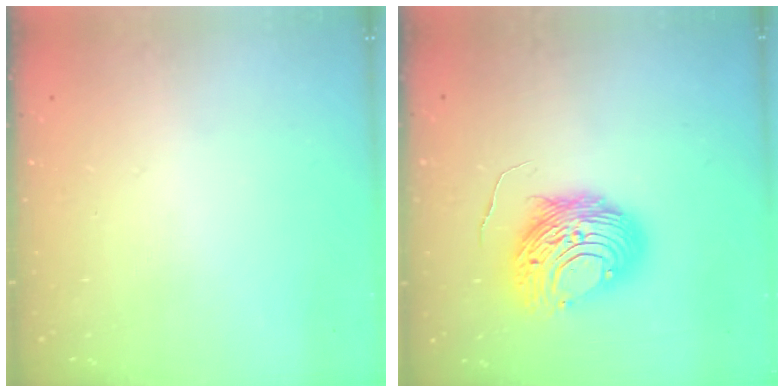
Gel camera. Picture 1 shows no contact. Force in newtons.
{"total": 11.2, "press": 11.1, "slide": 1.1}